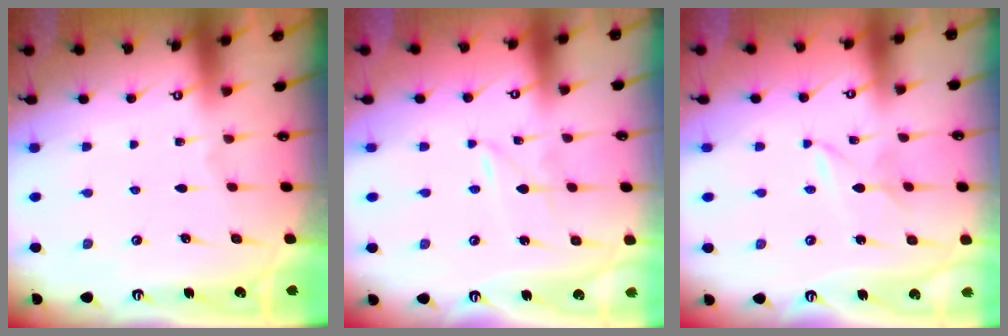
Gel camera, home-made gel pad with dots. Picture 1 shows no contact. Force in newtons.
{"total": 1.1, "press": 1.1, "slide": 0.1}
{"total": 2.3, "press": 2.3, "slide": 0.3}